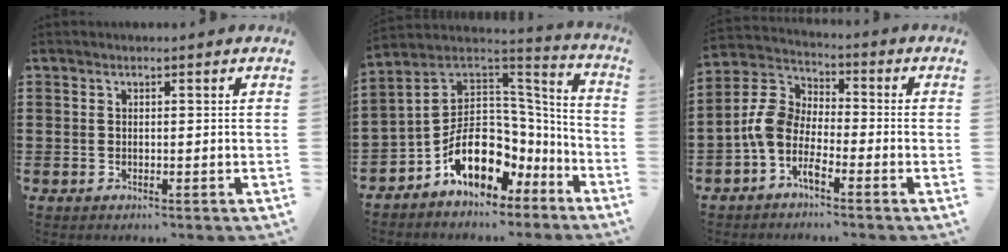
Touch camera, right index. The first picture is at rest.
{"total": 12.2, "force": [-4.5, 8.4, 7.6], "torque": [-0.149, -0.012, -0.084]}
{"total": 6.0, "force": [-2.8, 3.6, 4.0], "torque": [-0.131, -0.017, -0.070]}